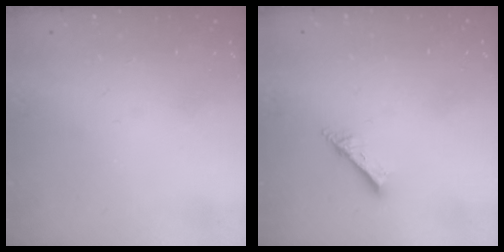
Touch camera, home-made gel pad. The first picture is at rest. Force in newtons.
{"total": 2.5, "press": 2.5, "slide": 0.2}